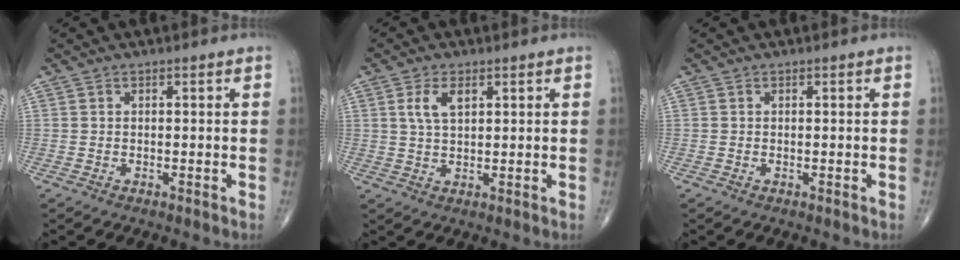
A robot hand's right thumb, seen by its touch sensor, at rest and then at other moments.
{"total": 4.4, "force": [1.7, 2.2, 3.4], "torque": [-0.065, -0.001, 0.035]}
{"total": 0.0}